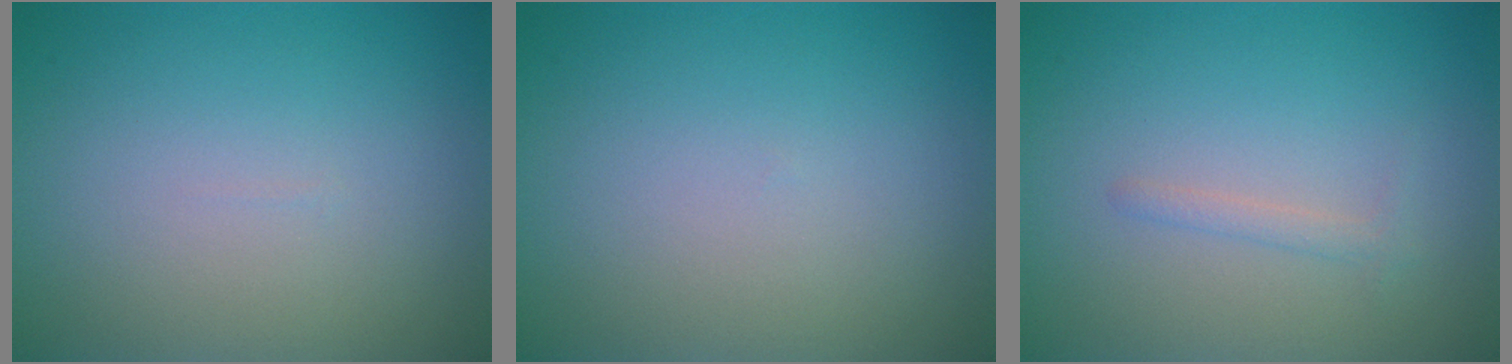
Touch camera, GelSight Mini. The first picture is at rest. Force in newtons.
{"total": 0.0}
{"total": 1.0, "press": 1.0, "slide": 0.0}